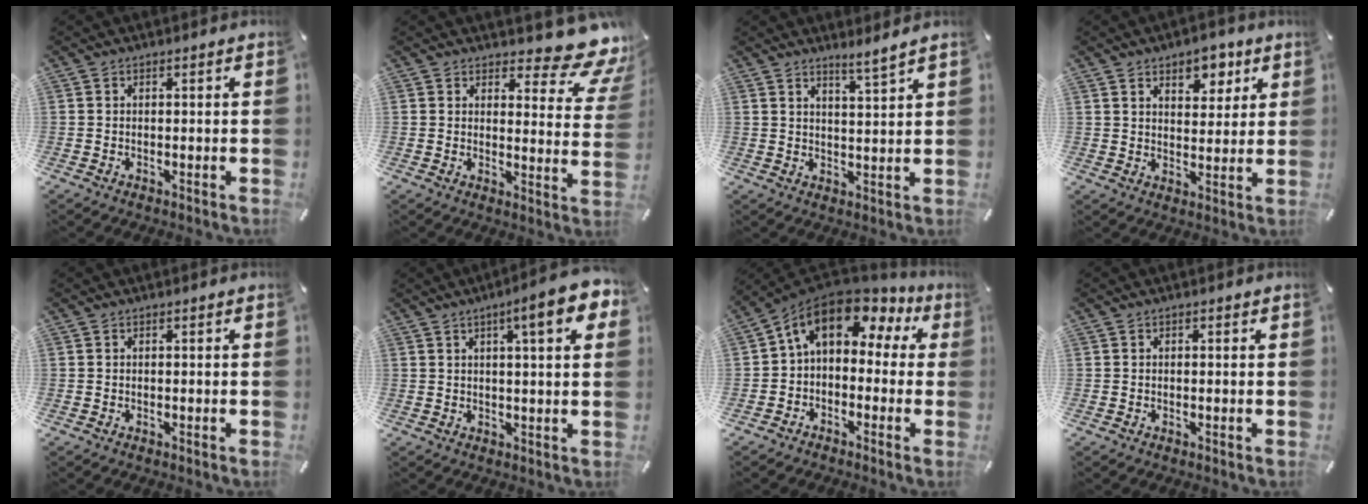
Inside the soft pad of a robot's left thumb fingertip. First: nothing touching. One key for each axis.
{"total": 10.7, "fx": 8.1, "fy": 4.2, "fz": 5.6, "tx": -0.062, "ty": -0.071, "tz": 0.138}
{"total": 4.2, "fx": 3.9, "fy": -0.6, "fz": 1.5, "tx": -0.030, "ty": -0.029, "tz": 0.068}
{"total": 7.3, "fx": 4.7, "fy": 4.5, "fz": 3.5, "tx": -0.028, "ty": -0.024, "tz": 0.074}
{"total": 0.0}
{"total": 10.8, "fx": 4.9, "fy": 2.0, "fz": 9.4, "tx": -0.135, "ty": -0.019, "tz": 0.074}
{"total": 11.0, "fx": 4.2, "fy": 6.8, "fz": 7.5, "tx": -0.130, "ty": -0.012, "tz": 0.077}
{"total": 0.0}